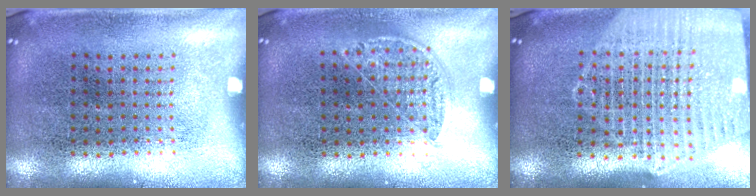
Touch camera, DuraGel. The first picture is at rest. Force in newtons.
{"total": 0.8, "press": 0.6, "slide": 0.6}
{"total": 2.1, "press": 1.9, "slide": 1.0}